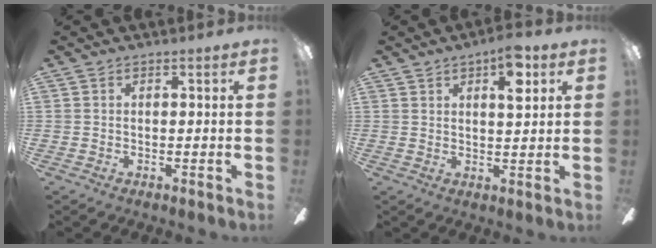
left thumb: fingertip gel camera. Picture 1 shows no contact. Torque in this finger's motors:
{"motor_torque": [0.10, 0.20, -0.30, 0.25, 0.02]}